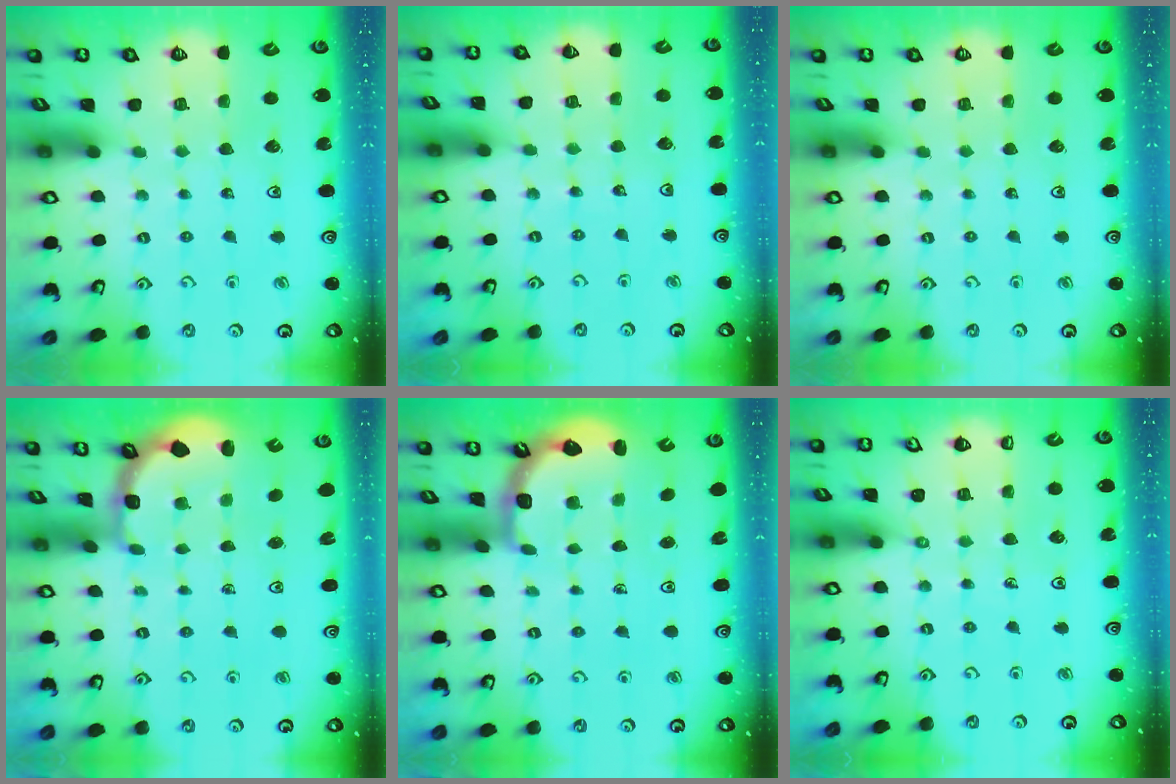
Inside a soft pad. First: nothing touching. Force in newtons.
{"total": 4.2, "press": 4.2, "slide": 0.5}
{"total": 0.0}
{"total": 2.5, "press": 2.2, "slide": 1.2}
{"total": 2.5, "press": 2.1, "slide": 1.3}
{"total": 3.8, "press": 3.6, "slide": 1.2}